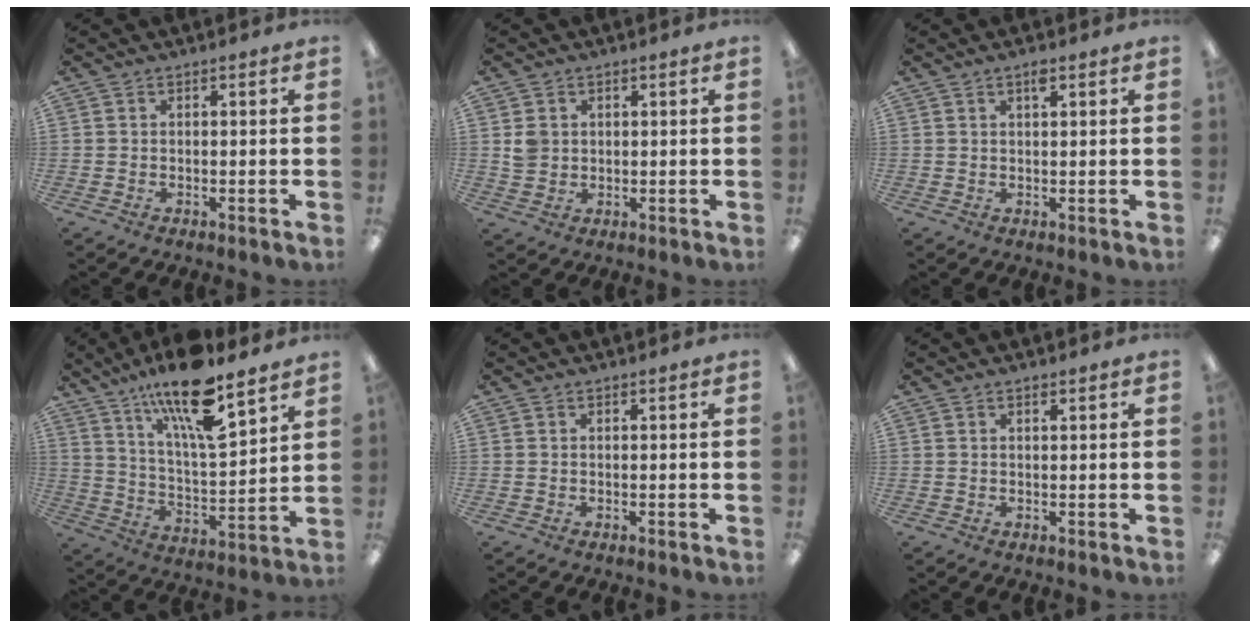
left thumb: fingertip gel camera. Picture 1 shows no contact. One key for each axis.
{"total": 3.2, "fx": 1.0, "fy": 2.9, "fz": 0.8, "tx": -0.006, "ty": -0.001, "tz": 0.016}
{"total": 2.0, "fx": 1.3, "fy": 0.5, "fz": 1.3, "tx": -0.022, "ty": -0.001, "tz": 0.021}
{"total": 18.5, "fx": 13.5, "fy": 4.7, "fz": 11.8, "tx": -0.209, "ty": -0.080, "tz": 0.225}
{"total": 0.0}
{"total": 0.7, "fx": 0.6, "fy": 0.2, "fz": 0.3, "tx": -0.007, "ty": 0.001, "tz": 0.011}